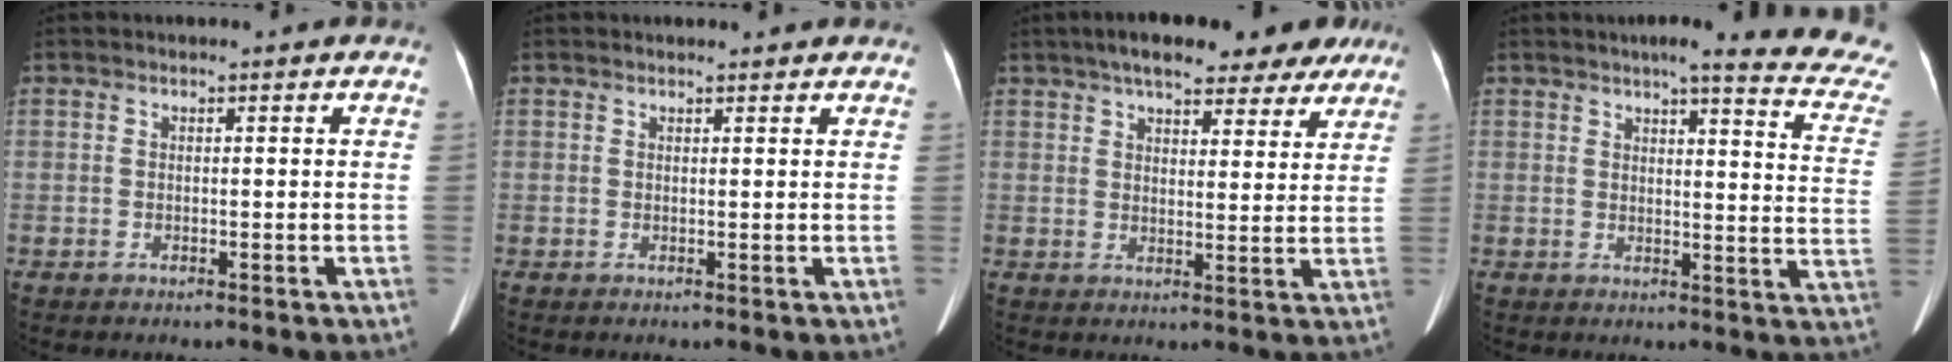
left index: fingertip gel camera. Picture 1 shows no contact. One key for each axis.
{"total": 2.8, "fx": 2.7, "fy": 0.6, "fz": 0.6, "tx": -0.012, "ty": 0.013, "tz": 0.025}
{"total": 15.9, "fx": 12.5, "fy": 5.1, "fz": 8.4, "tx": -0.115, "ty": 0.037, "tz": 0.160}
{"total": 16.5, "fx": 15.1, "fy": 0.3, "fz": 6.9, "tx": -0.074, "ty": -0.074, "tz": 0.150}